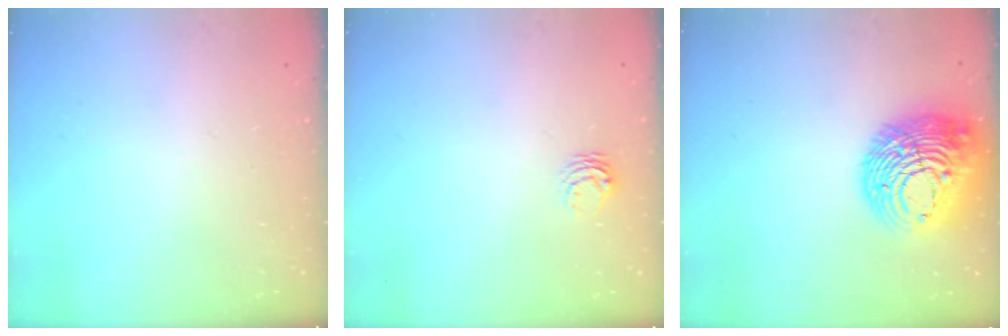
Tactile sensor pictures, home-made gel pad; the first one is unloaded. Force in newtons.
{"total": 3.7, "press": 3.7, "slide": 0.2}
{"total": 19.4, "press": 19.3, "slide": 2.1}